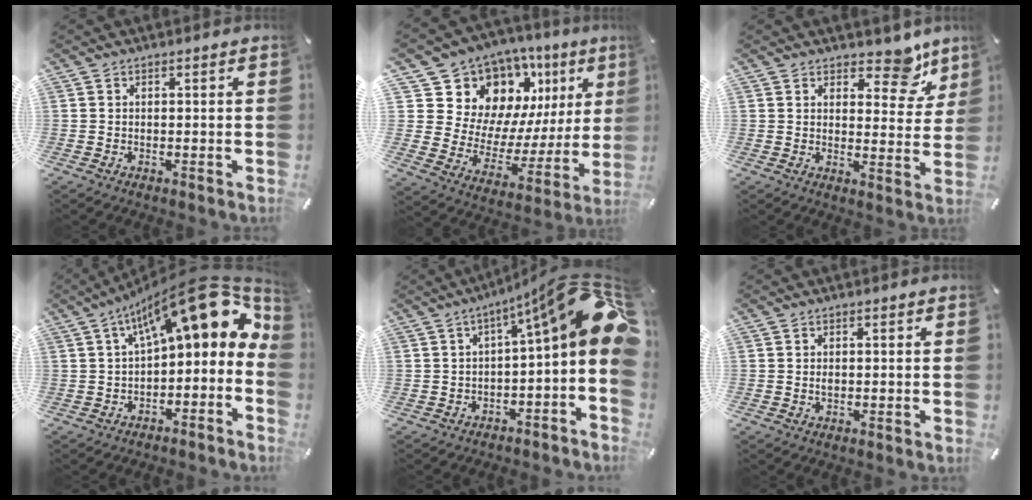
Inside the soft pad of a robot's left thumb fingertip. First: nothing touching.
{"total": 14.1, "force": [10.1, 9.2, 3.3], "torque": [-0.041, -0.110, 0.188]}
{"total": 9.3, "force": [6.9, 4.7, 4.1], "torque": [-0.022, -0.054, 0.113]}
{"total": 19.5, "force": [9.1, 7.6, 15.5], "torque": [-0.220, -0.064, 0.153]}
{"total": 17.1, "force": [6.0, 3.4, 15.7], "torque": [-0.217, -0.051, 0.094]}
{"total": 0.6, "force": [0.3, 0.3, 0.5], "torque": [-0.011, 0.002, 0.004]}